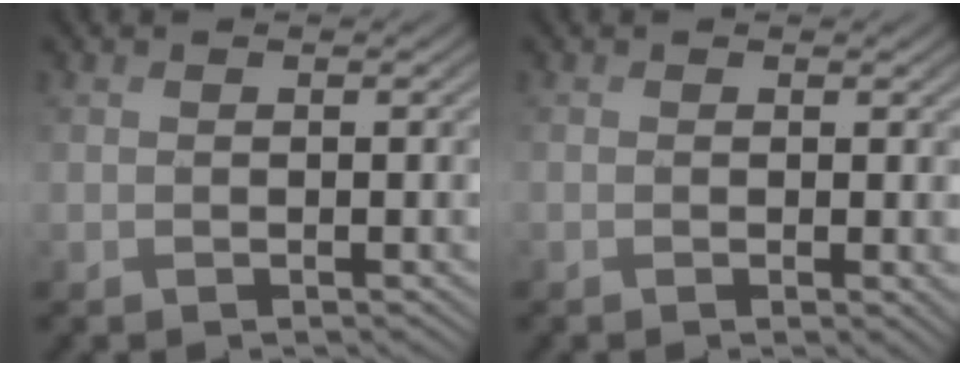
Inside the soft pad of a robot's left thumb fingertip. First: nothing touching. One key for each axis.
{"total": 0.8, "fx": 0.4, "fy": 0.2, "fz": 0.7, "tx": -0.008, "ty": -0.004, "tz": 0.005}